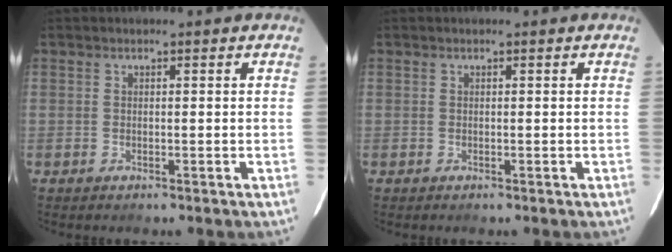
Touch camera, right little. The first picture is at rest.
{"total": 0.0}